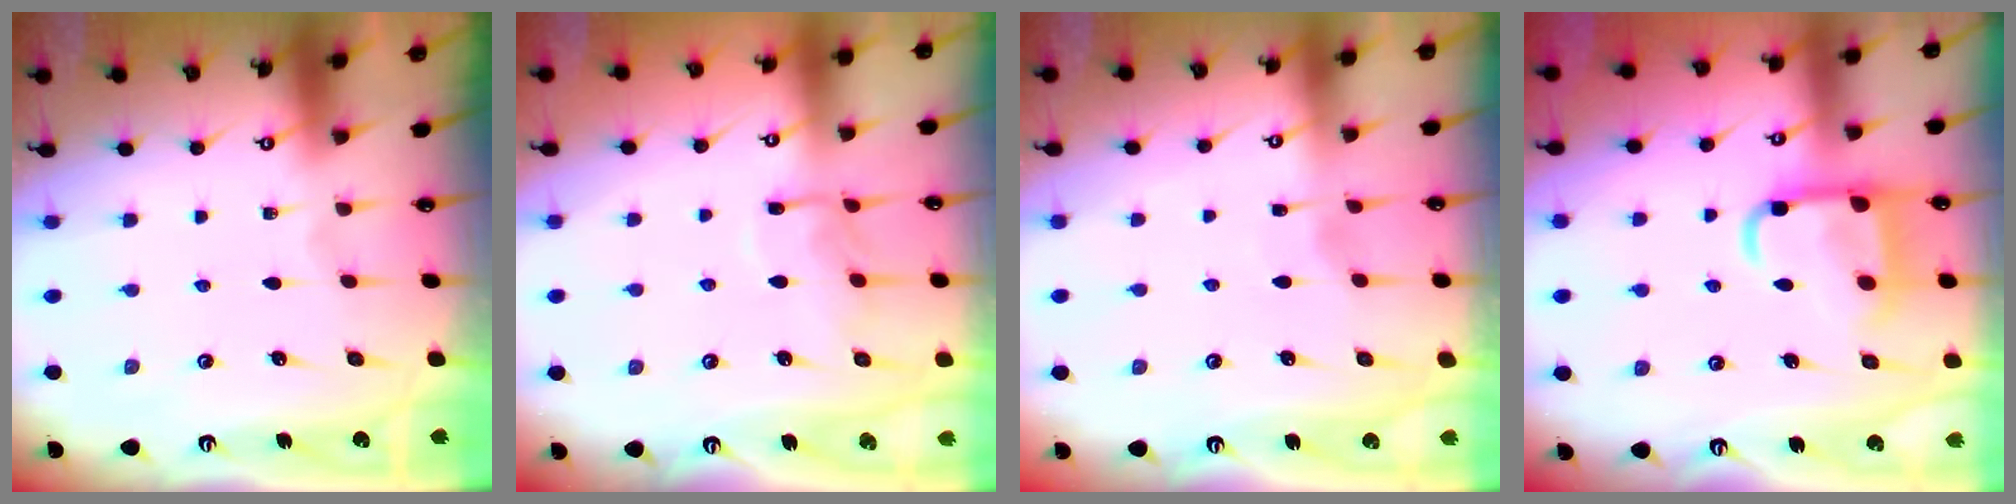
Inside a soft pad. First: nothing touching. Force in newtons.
{"total": 7.6, "press": 7.6, "slide": 0.6}
{"total": 2.6, "press": 2.5, "slide": 0.2}
{"total": 12.4, "press": 12.3, "slide": 1.5}